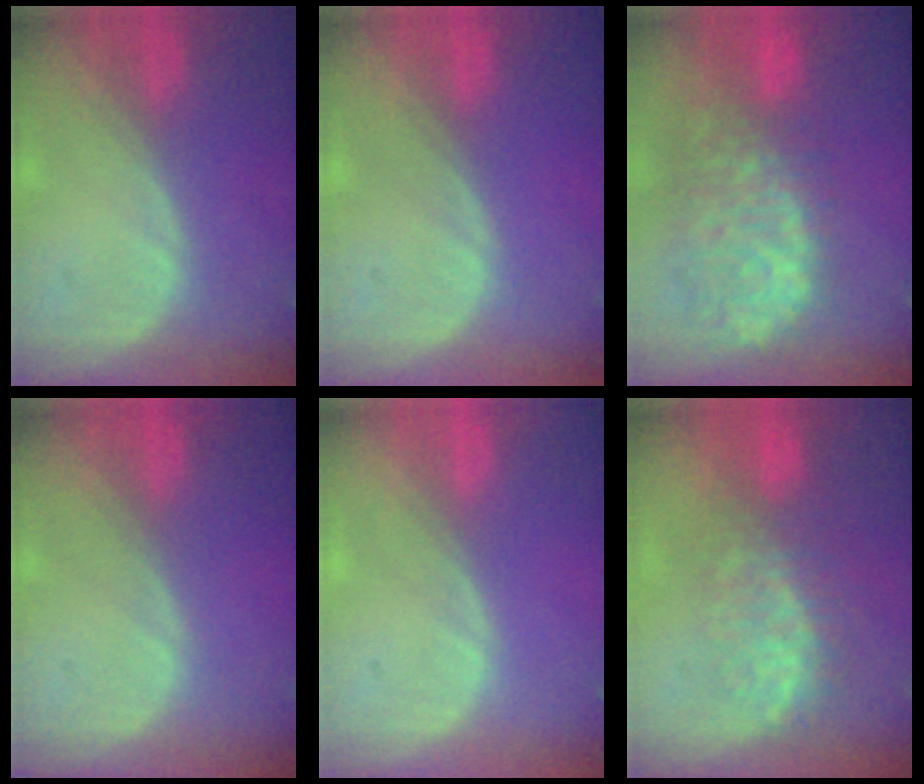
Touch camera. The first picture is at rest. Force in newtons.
{"total": 0.0}
{"total": 12.0, "press": 9.9, "slide": 6.8}
{"total": 0.0}
{"total": 0.0}
{"total": 7.9, "press": 7.5, "slide": 2.3}